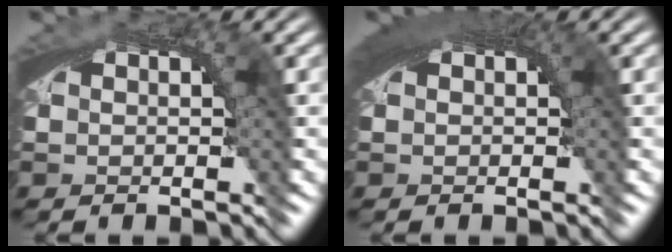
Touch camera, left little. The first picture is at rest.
{"total": 2.6, "force": [1.1, 0.6, 2.2], "torque": [-0.024, 0.009, 0.015]}